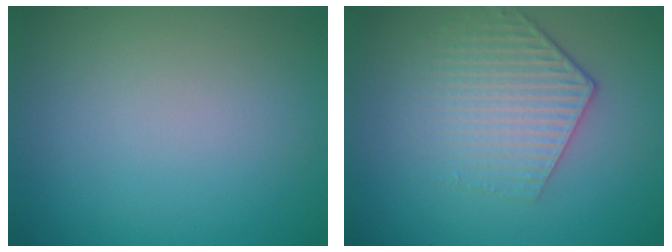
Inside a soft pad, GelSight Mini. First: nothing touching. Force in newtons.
{"total": 4.1, "press": 3.1, "slide": 2.7}